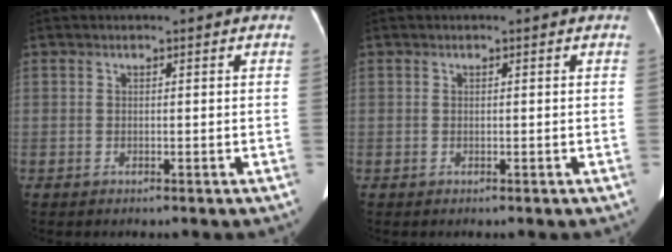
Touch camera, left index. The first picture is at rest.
{"total": 0.0}